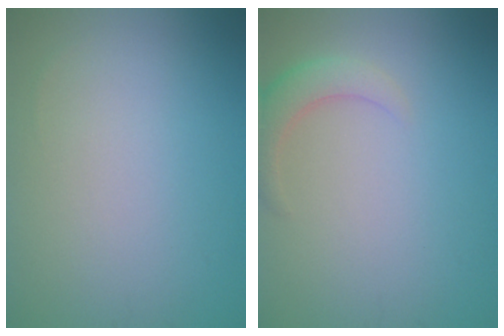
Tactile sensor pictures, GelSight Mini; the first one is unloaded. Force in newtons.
{"total": 2.7, "press": 2.7, "slide": 0.3}